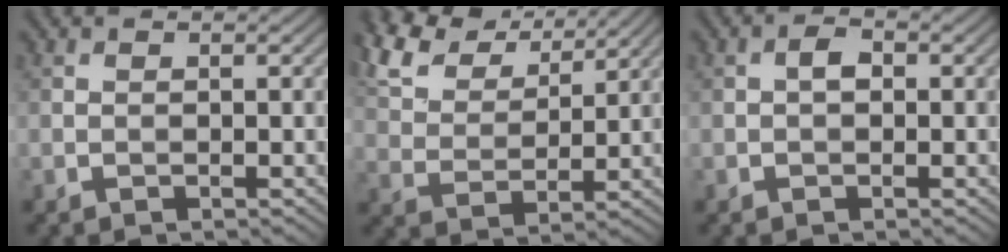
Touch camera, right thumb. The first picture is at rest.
{"total": 10.5, "force": [8.2, 3.9, 5.2], "torque": [-0.146, 0.018, 0.143]}
{"total": 1.6, "force": [-0.1, 1.1, 1.2], "torque": [-0.020, 0.005, -0.006]}